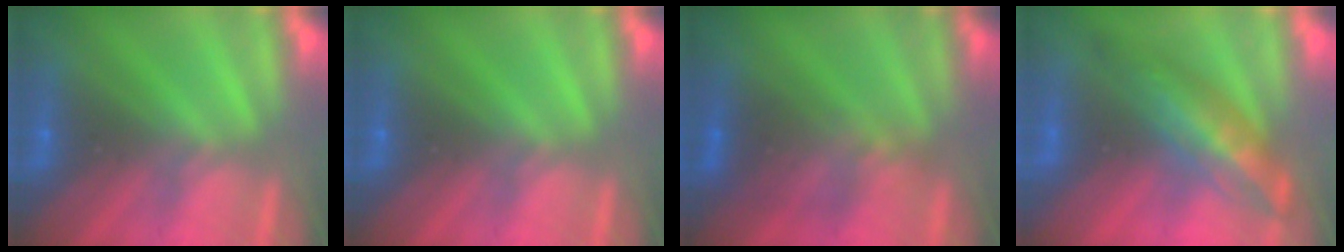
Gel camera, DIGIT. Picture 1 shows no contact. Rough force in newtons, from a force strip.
{"total": 0.0}
{"total": 2.4}
{"total": 2.9}